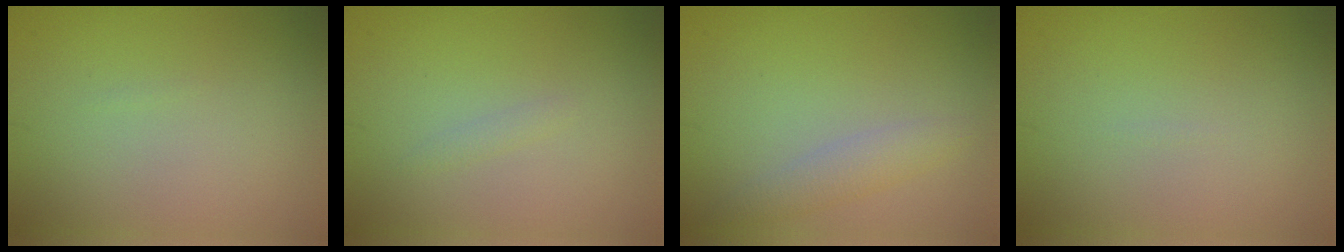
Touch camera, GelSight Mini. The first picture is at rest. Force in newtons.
{"total": 0.6, "press": 0.6, "slide": 0.0}
{"total": 2.0, "press": 2.0, "slide": 0.1}
{"total": 0.0}